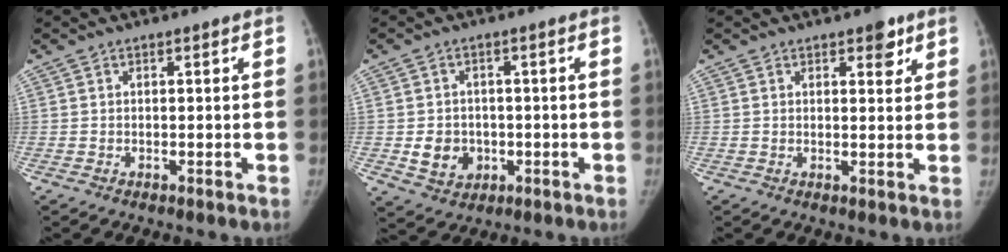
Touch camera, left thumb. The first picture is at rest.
{"total": 6.1, "force": [-1.1, 5.3, 2.8], "torque": [-0.023, 0.006, -0.009]}
{"total": 3.6, "force": [2.2, 1.8, 2.3], "torque": [-0.010, -0.010, 0.026]}